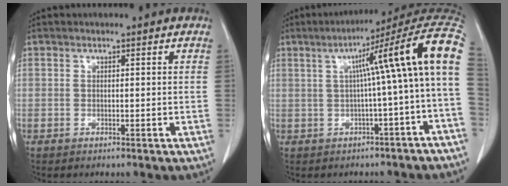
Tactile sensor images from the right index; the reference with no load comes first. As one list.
[{"total": 13.3, "force": [1.3, -0.7, 13.2], "torque": [-0.169, 0.044, 0.011]}]